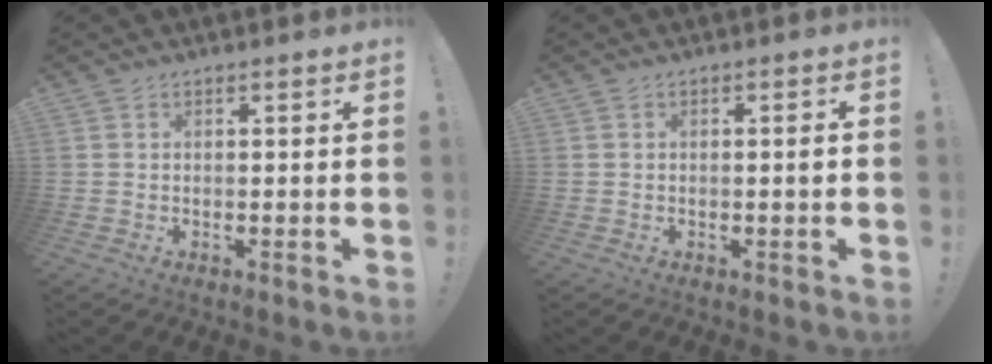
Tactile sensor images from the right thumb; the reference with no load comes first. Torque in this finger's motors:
{"motor_torque": [-0.02, 0.03, 0.28, -0.04, 0.05]}